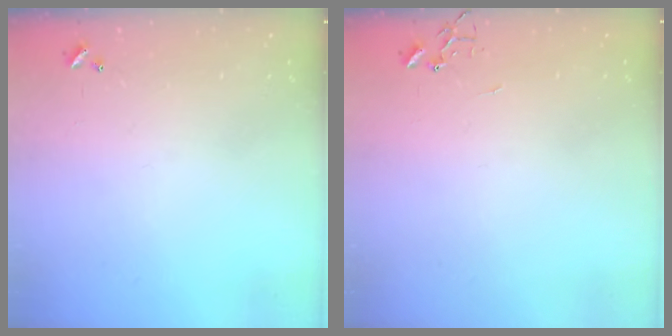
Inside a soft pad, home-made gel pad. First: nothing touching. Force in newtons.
{"total": 0.0}